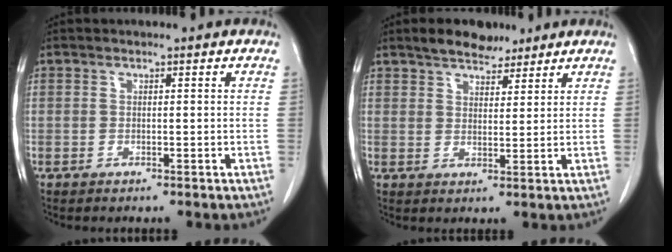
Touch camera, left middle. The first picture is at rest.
{"total": 6.1, "force": [4.8, 2.5, 2.8], "torque": [-0.045, 0.008, 0.085]}